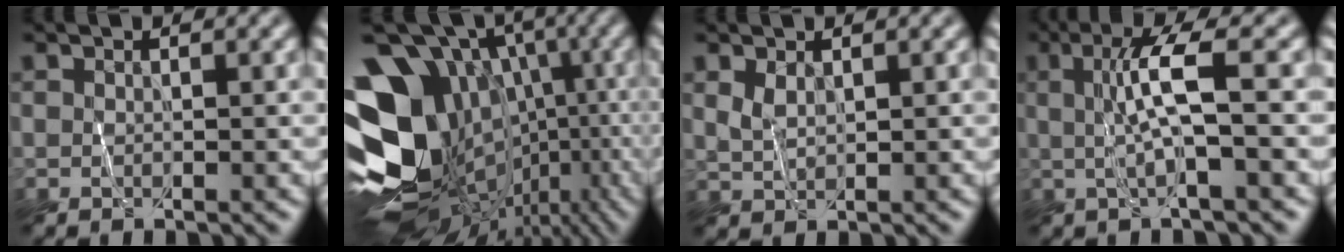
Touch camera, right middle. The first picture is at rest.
{"total": 18.7, "force": [-1.1, 14.7, 11.5], "torque": [-0.214, -0.017, 0.043]}
{"total": 1.1, "force": [0.4, 0.8, 0.6], "torque": [-0.019, 0.004, 0.025]}
{"total": 4.0, "force": [0.0, 0.4, 4.0], "torque": [-0.082, 0.005, 0.010]}